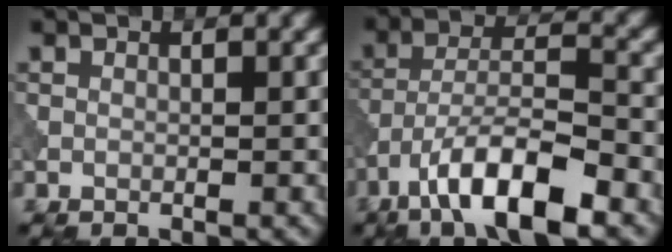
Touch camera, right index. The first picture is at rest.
{"total": 9.4, "force": [-5.8, 2.7, 6.9], "torque": [-0.113, 0.010, -0.108]}